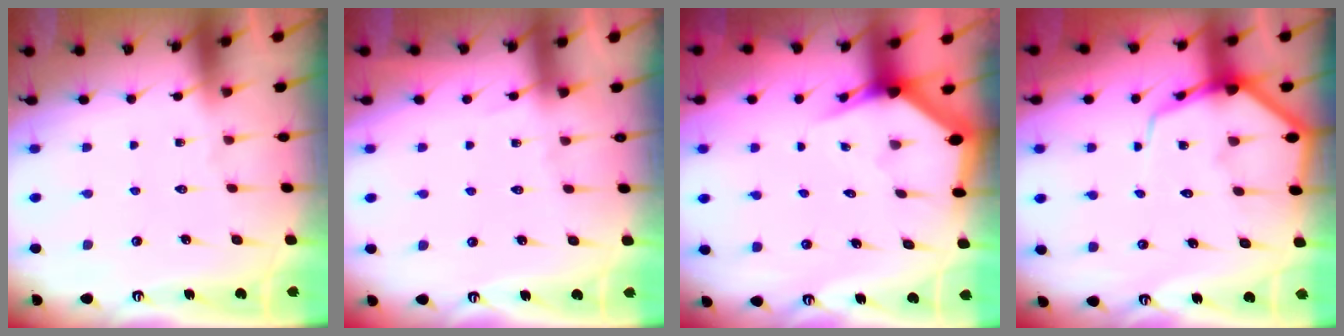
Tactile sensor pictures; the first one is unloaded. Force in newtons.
{"total": 2.5, "press": 2.4, "slide": 0.4}
{"total": 2.9, "press": 2.9, "slide": 0.2}
{"total": 8.5, "press": 8.4, "slide": 0.9}